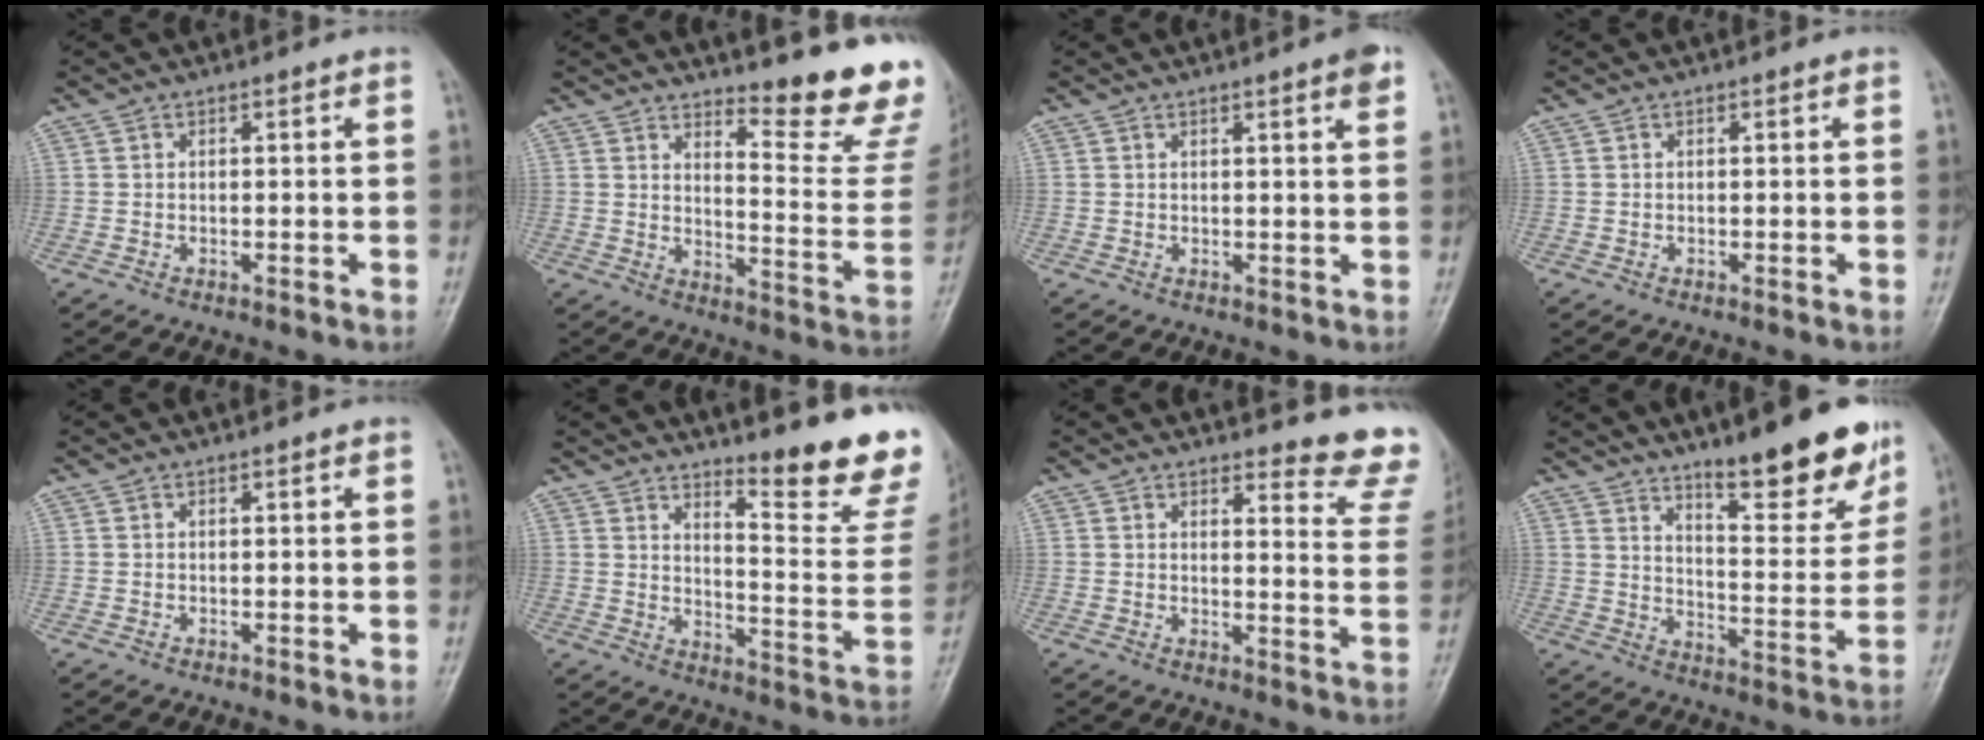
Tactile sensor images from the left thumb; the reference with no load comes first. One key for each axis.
{"total": 15.1, "fx": 12.9, "fy": 1.6, "fz": 7.6, "tx": -0.079, "ty": -0.153, "tz": 0.167}
{"total": 2.9, "fx": 1.7, "fy": 0.2, "fz": 2.4, "tx": -0.030, "ty": -0.006, "tz": 0.021}
{"total": 0.0}
{"total": 0.0}
{"total": 16.5, "fx": 13.4, "fy": 1.8, "fz": 9.4, "tx": -0.100, "ty": -0.142, "tz": 0.179}
{"total": 10.8, "fx": 10.3, "fy": 2.0, "fz": 2.5, "tx": 0.006, "ty": -0.112, "tz": 0.090}
{"total": 16.8, "fx": 11.8, "fy": 4.2, "fz": 11.2, "tx": -0.112, "ty": -0.081, "tz": 0.180}